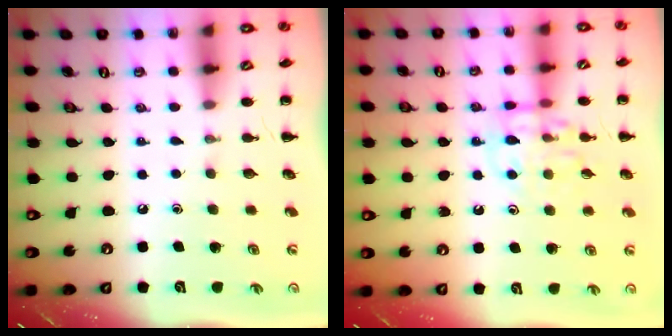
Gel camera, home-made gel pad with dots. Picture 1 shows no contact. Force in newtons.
{"total": 11.2, "press": 11.2, "slide": 1.2}